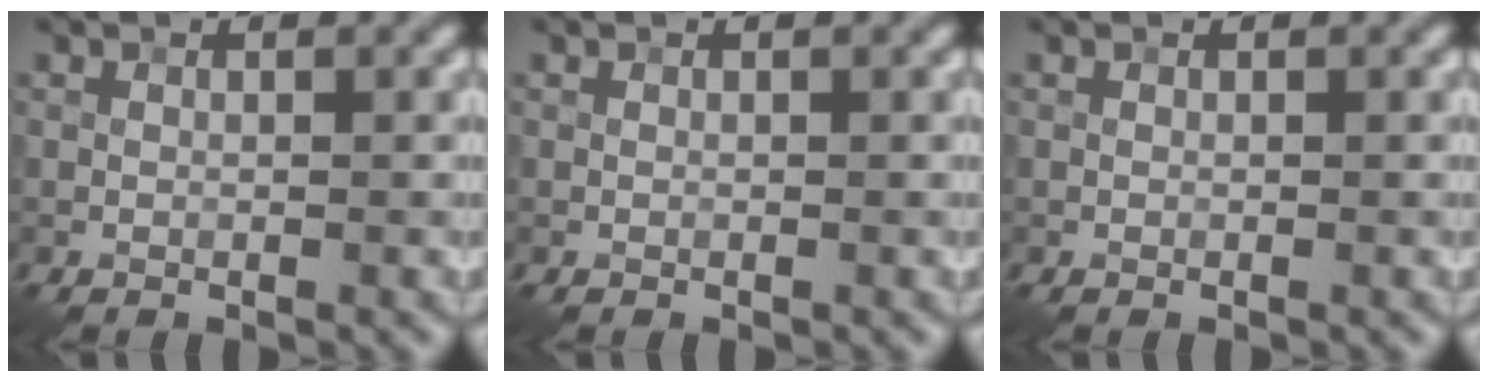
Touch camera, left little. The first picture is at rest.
{"total": 0.0}
{"total": 0.0}